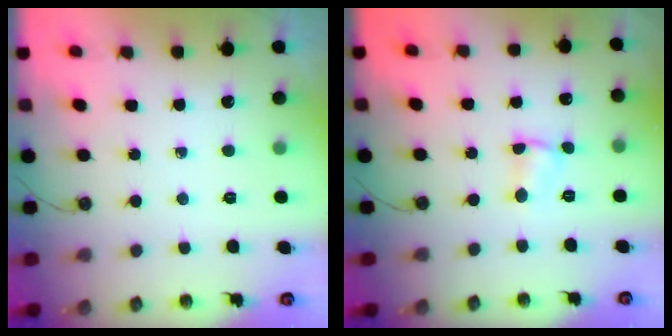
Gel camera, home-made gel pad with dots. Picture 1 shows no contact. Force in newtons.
{"total": 2.3, "press": 2.3, "slide": 0.3}